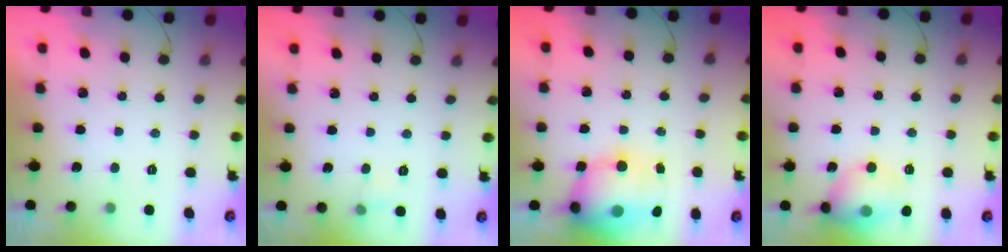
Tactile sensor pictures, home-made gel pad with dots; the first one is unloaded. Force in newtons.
{"total": 3.3, "press": 3.0, "slide": 1.2}
{"total": 16.0, "press": 15.5, "slide": 3.9}
{"total": 12.0, "press": 11.9, "slide": 1.8}